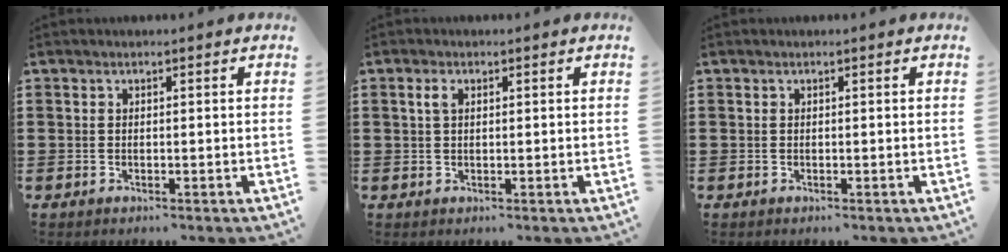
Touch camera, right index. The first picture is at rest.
{"total": 1.7, "force": [0.5, 0.8, 1.5], "torque": [-0.033, 0.005, 0.008]}
{"total": 0.0}